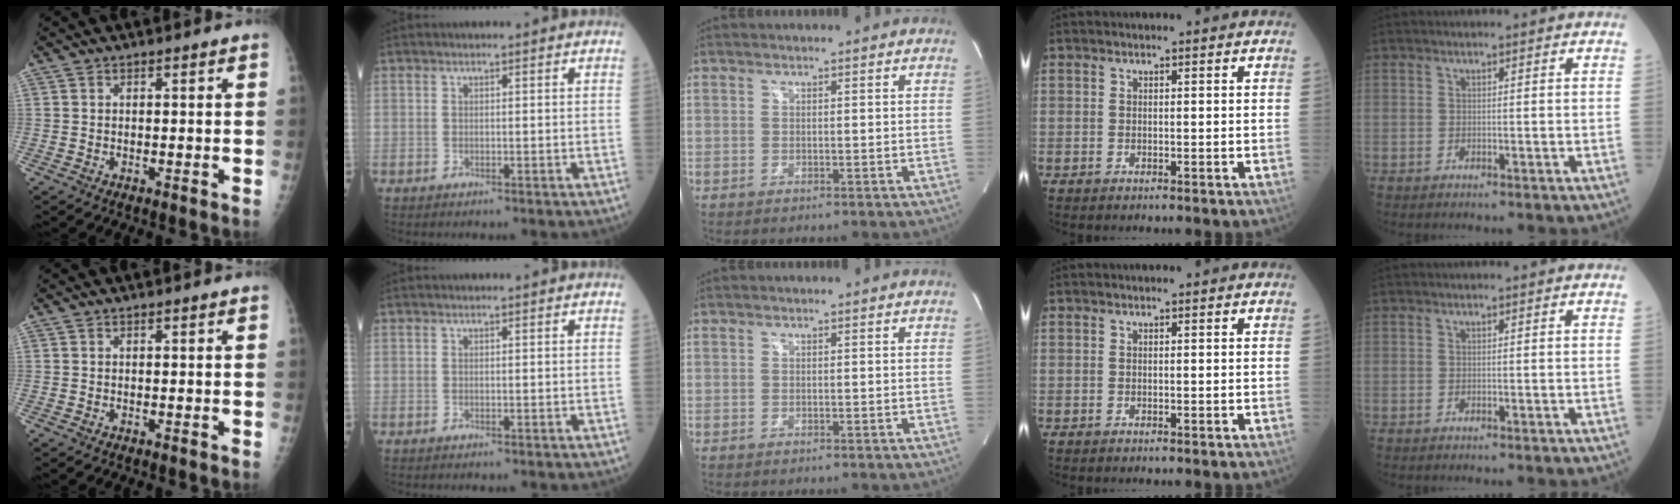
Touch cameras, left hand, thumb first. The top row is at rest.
{}